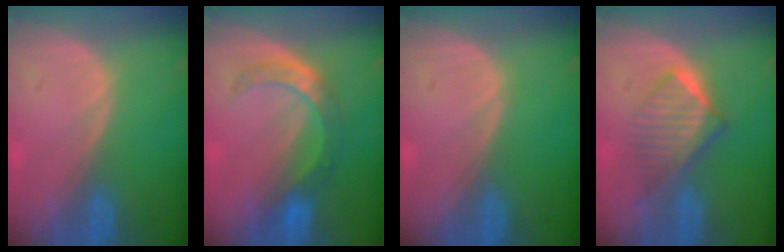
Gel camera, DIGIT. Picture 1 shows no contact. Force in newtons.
{"total": 5.6, "press": 5.5, "slide": 0.7}
{"total": 0.0}
{"total": 6.5, "press": 5.9, "slide": 2.7}